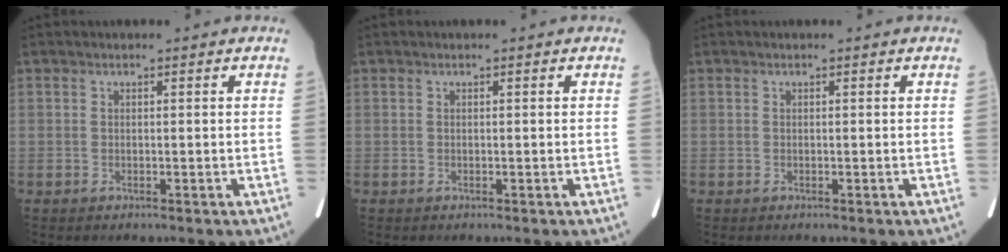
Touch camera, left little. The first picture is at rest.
{"total": 0.0}
{"total": 0.0}